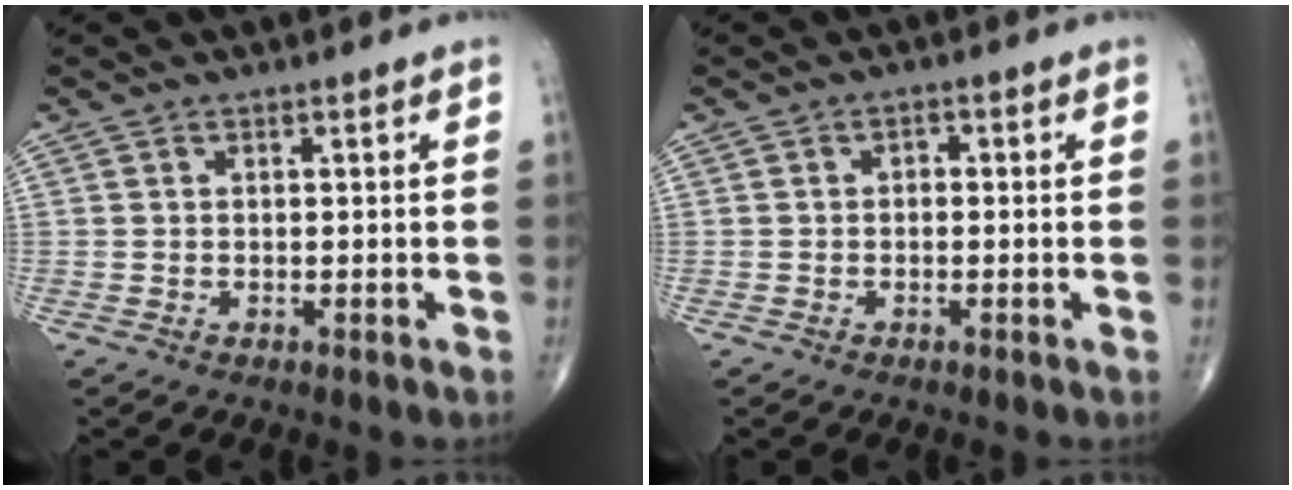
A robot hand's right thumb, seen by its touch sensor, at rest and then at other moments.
{"total": 1.1, "force": [-0.1, 0.8, 0.7], "torque": [-0.003, 0.005, -0.007]}